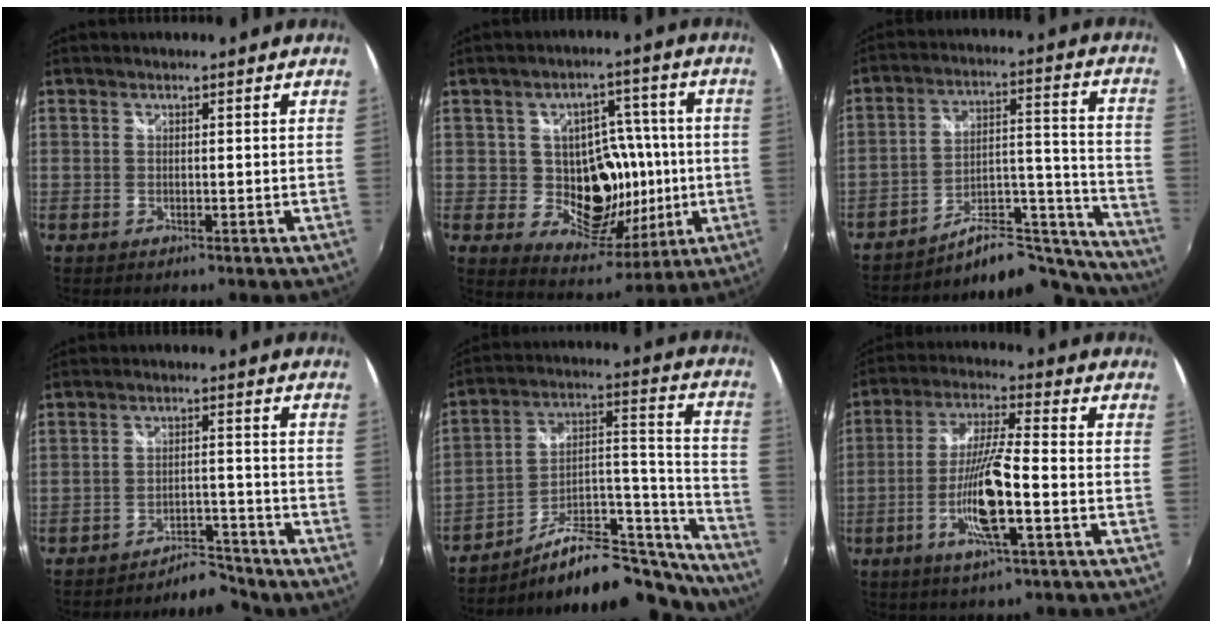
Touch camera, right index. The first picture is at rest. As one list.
[{"total": 13.6, "force": [-0.8, 11.4, 7.5], "torque": [-0.130, 0.009, 0.005]}, {"total": 19.9, "force": [-18.7, 4.9, 5.0], "torque": [-0.049, 0.055, -0.260]}, {"total": 5.8, "force": [-5.6, 1.3, 0.6], "torque": [-0.019, 0.013, -0.083]}, {"total": 25.2, "force": [-20.5, 7.8, 12.3], "torque": [-0.136, 0.042, -0.294]}, {"total": 11.6, "force": [-4.0, 0.8, 10.9], "torque": [-0.219, -0.007, -0.077]}]